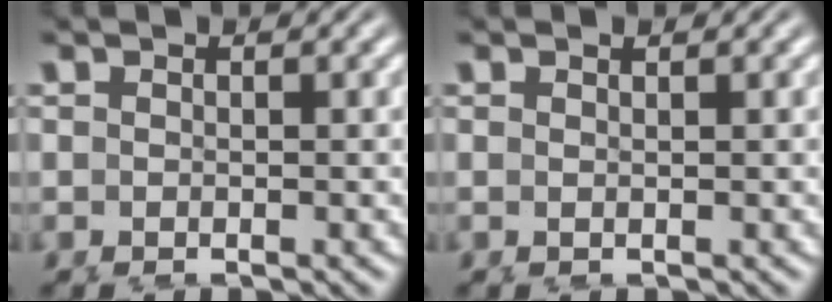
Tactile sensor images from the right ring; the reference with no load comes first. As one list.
[{"total": 0.5, "force": [0.2, -0.5, 0.1], "torque": [-0.001, -0.002, 0.008]}]